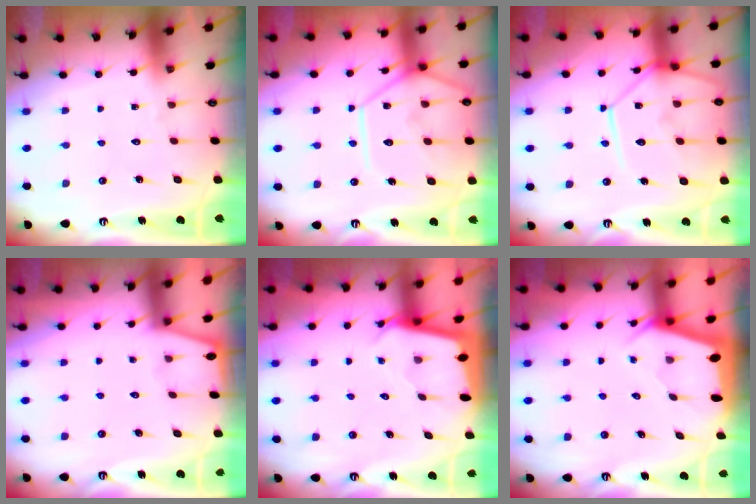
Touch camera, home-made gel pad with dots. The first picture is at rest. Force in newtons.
{"total": 14.2, "press": 14.1, "slide": 1.4}
{"total": 15.8, "press": 15.7, "slide": 1.6}
{"total": 0.0}
{"total": 2.4, "press": 2.4, "slide": 0.2}
{"total": 1.9, "press": 1.9, "slide": 0.3}